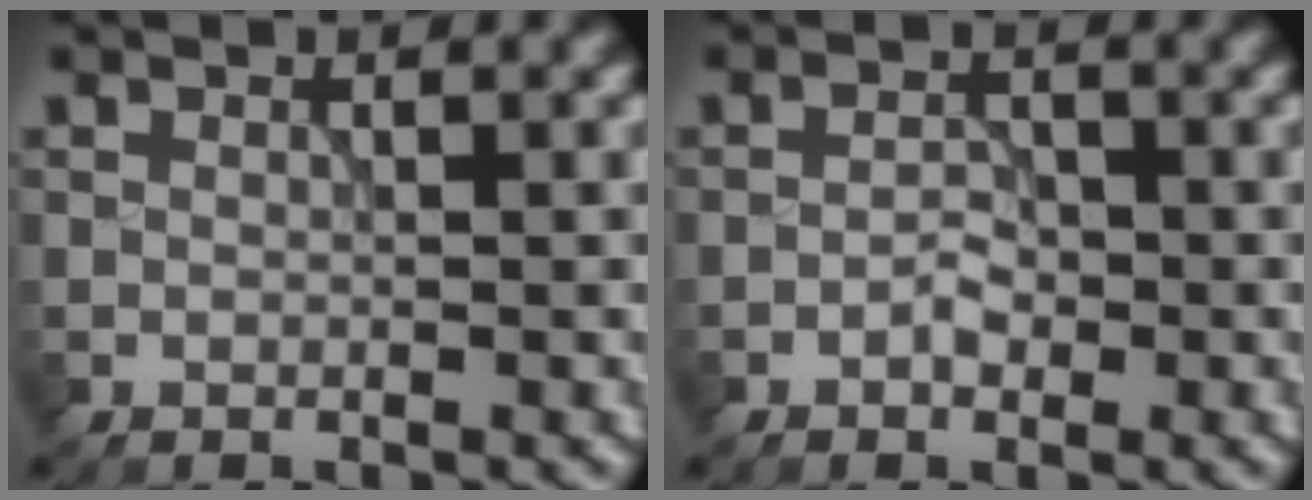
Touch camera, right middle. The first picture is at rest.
{"total": 1.6, "force": [-0.8, 0.9, 1.0], "torque": [-0.015, 0.005, -0.015]}